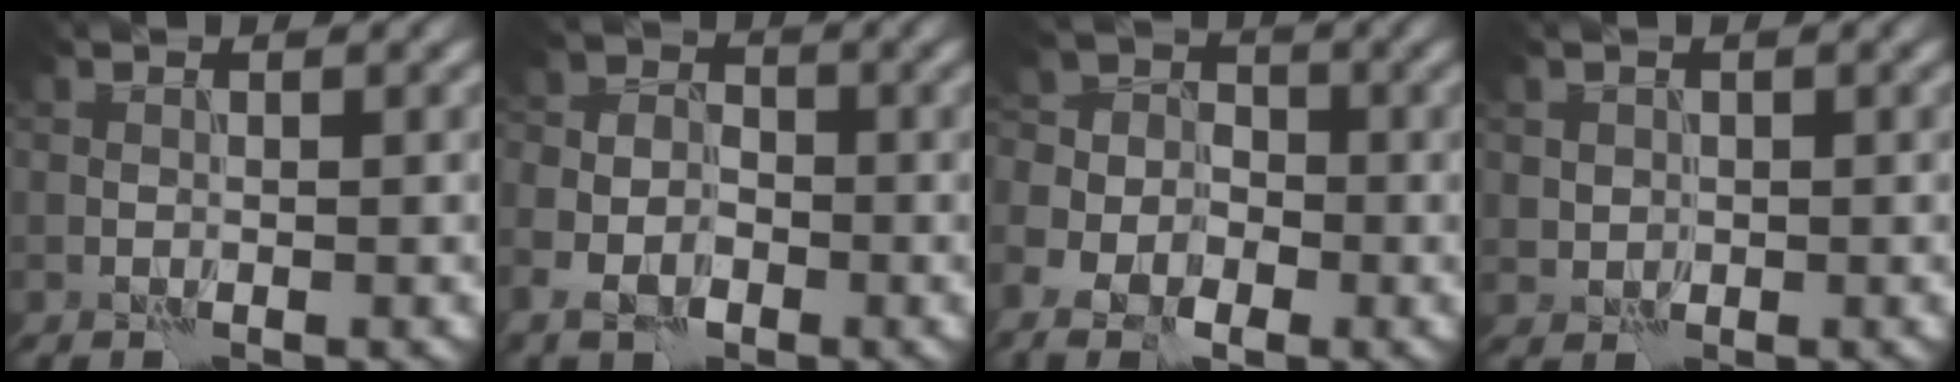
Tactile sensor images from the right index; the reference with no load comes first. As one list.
[{"total": 5.0, "force": [-2.4, 3.6, 2.5], "torque": [-0.028, -0.008, -0.052]}, {"total": 8.5, "force": [-5.0, 5.9, 3.7], "torque": [-0.046, -0.024, -0.088]}, {"total": 1.1, "force": [0.2, 1.1, -0.1], "torque": [0.008, -0.002, 0.006]}]